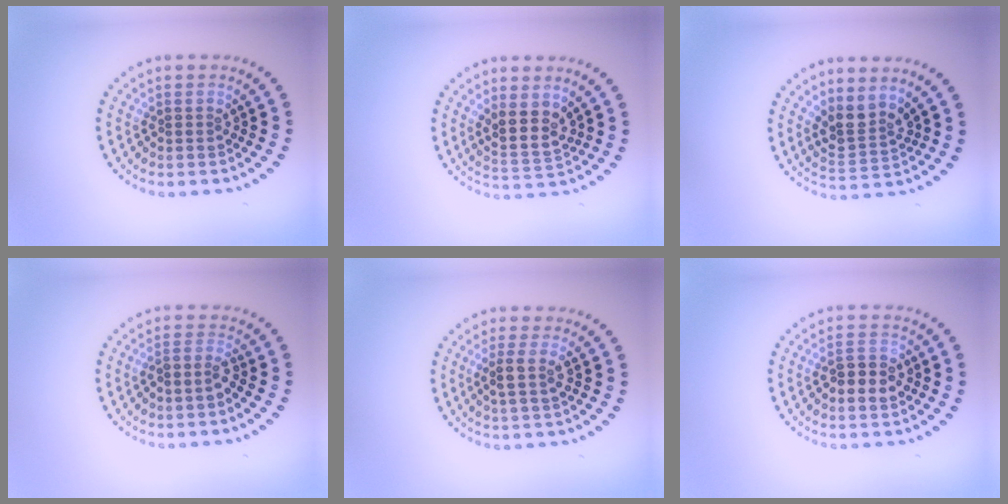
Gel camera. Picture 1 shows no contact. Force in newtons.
{"total": 3.1, "press": 2.6, "slide": 1.6}
{"total": 2.8, "press": 2.2, "slide": 1.8}
{"total": 1.7, "press": 1.3, "slide": 1.1}
{"total": 2.0, "press": 1.6, "slide": 1.2}
{"total": 2.9, "press": 2.9, "slide": 0.4}